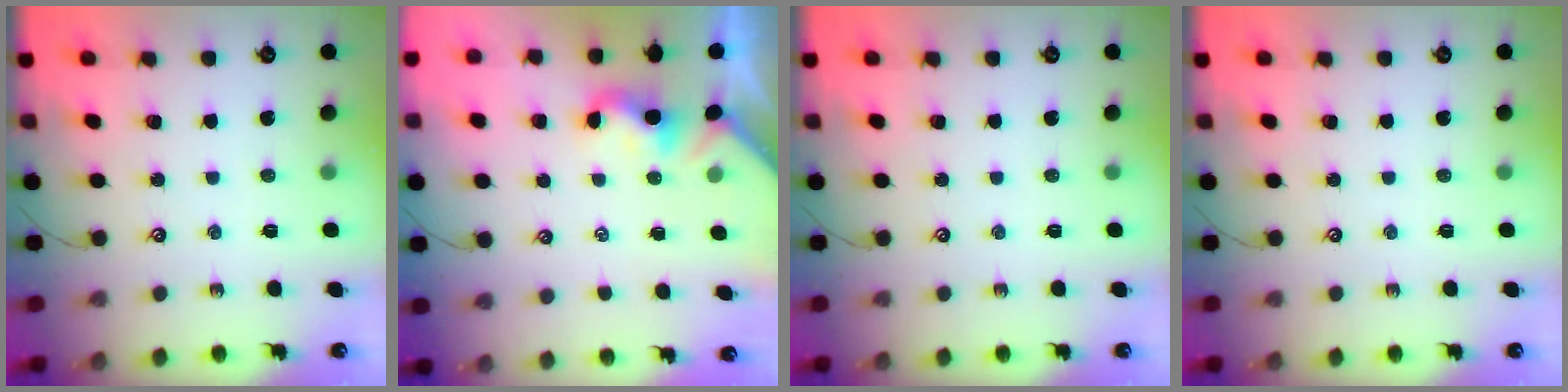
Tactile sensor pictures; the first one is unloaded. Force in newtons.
{"total": 1.9, "press": 1.8, "slide": 0.6}
{"total": 0.0}
{"total": 0.0}